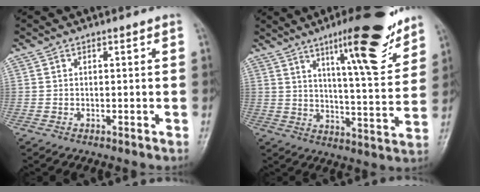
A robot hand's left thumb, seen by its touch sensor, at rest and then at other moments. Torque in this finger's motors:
{"motor_torque": [0.21, 0.10, 0.01, -0.23, -0.02]}